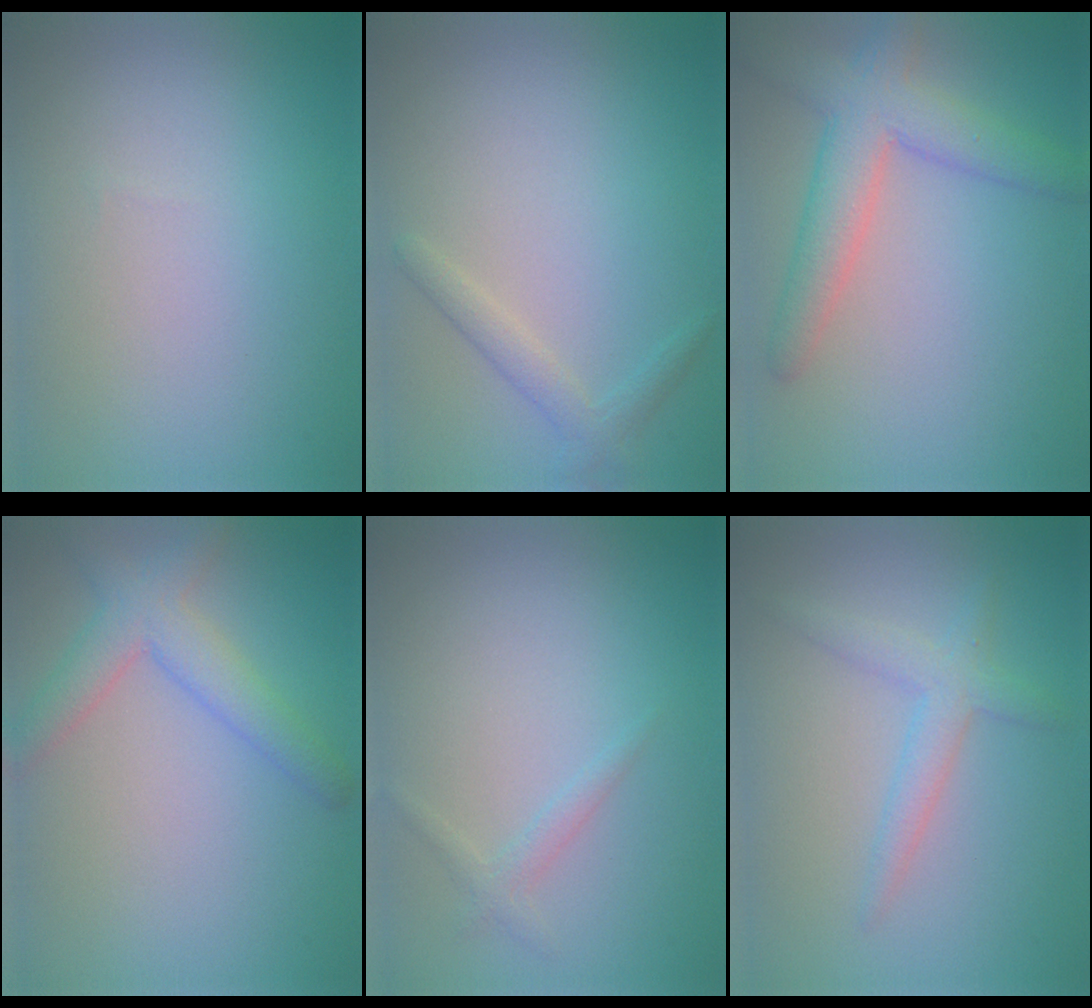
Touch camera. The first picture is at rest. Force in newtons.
{"total": 1.7, "press": 1.7, "slide": 0.0}
{"total": 5.3, "press": 5.3, "slide": 0.2}
{"total": 3.6, "press": 3.6, "slide": 0.2}
{"total": 1.0, "press": 1.0, "slide": 0.2}
{"total": 2.4, "press": 2.4, "slide": 0.3}